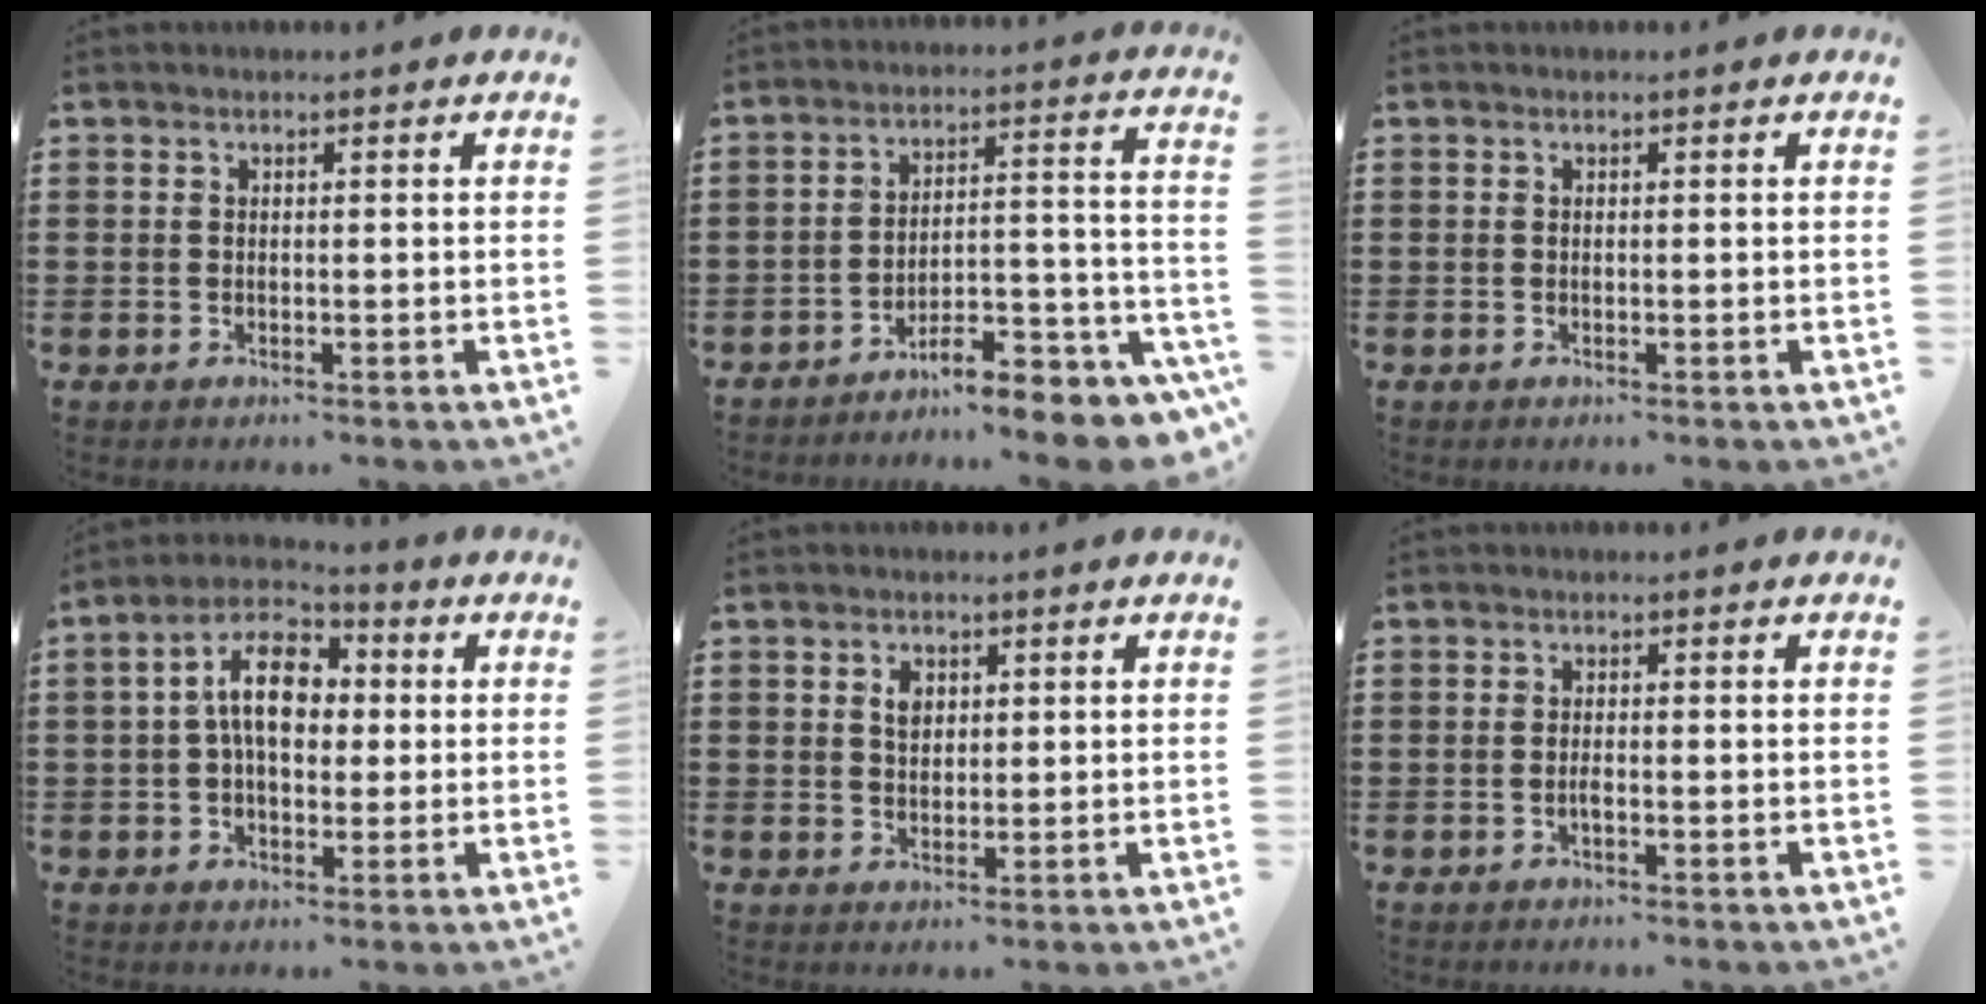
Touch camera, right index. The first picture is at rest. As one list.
[{"total": 8.4, "force": [-7.8, 1.1, 3.1], "torque": [-0.033, 0.016, -0.148]}, {"total": 0.0}, {"total": 9.4, "force": [1.0, 5.5, 7.5], "torque": [-0.155, 0.014, 0.011]}, {"total": 2.5, "force": [0.9, 1.7, 1.6], "torque": [-0.028, 0.004, 0.013]}, {"total": 1.0, "force": [-0.5, 0.2, 0.8], "torque": [-0.017, -0.005, -0.007]}]